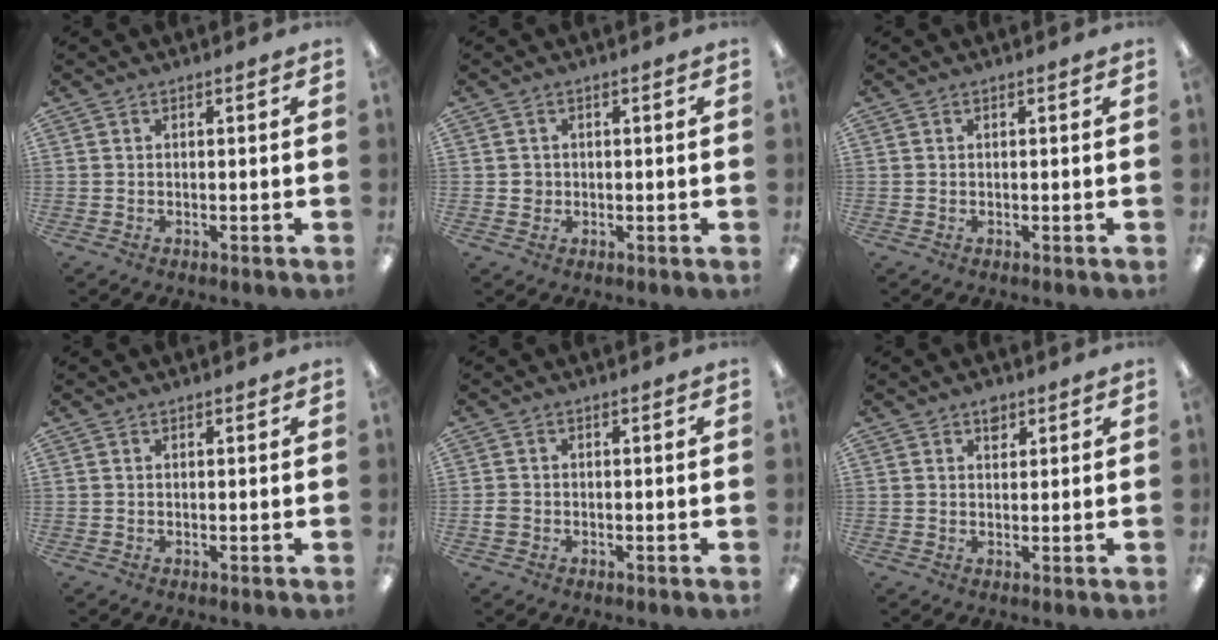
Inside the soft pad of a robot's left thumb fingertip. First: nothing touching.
{"total": 1.7, "force": [0.0, 1.6, 0.4], "torque": [-0.008, 0.006, -0.004]}
{"total": 0.0}
{"total": 0.5, "force": [0.4, 0.2, 0.2], "torque": [-0.005, 0.003, 0.007]}
{"total": 1.6, "force": [-0.5, 1.4, 0.6], "torque": [-0.011, 0.003, -0.010]}
{"total": 2.0, "force": [1.3, 1.1, 0.9], "torque": [-0.004, -0.005, 0.021]}